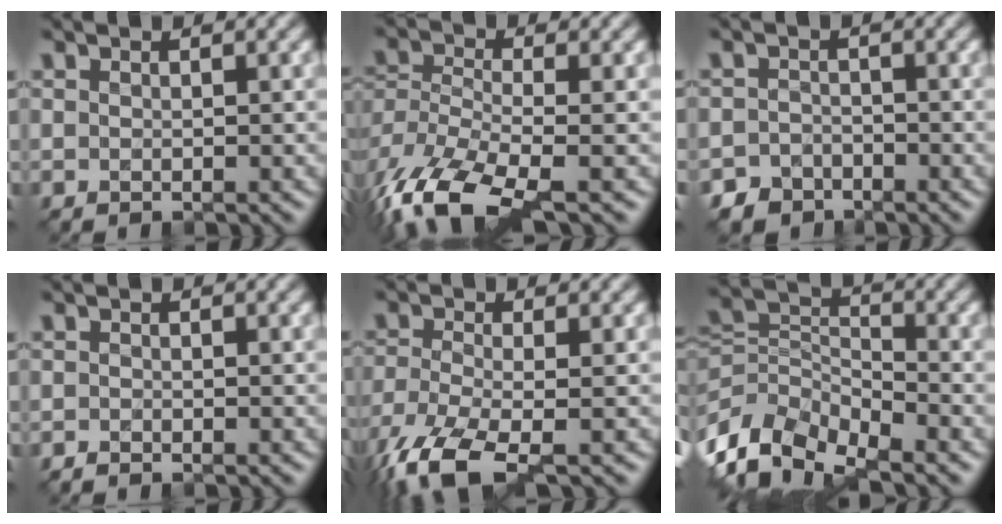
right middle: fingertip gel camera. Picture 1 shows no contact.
{"total": 10.4, "force": [-6.2, 4.1, 7.2], "torque": [-0.163, -0.019, -0.124]}
{"total": 3.8, "force": [-3.0, 2.4, 0.3], "torque": [0.020, 0.000, -0.052]}
{"total": 0.5, "force": [-0.5, 0.1, 0.1], "torque": [0.000, -0.002, -0.011]}
{"total": 8.3, "force": [-5.1, 2.8, 5.9], "torque": [-0.139, -0.031, -0.103]}
{"total": 8.3, "force": [-4.6, 4.6, 5.2], "torque": [-0.101, -0.011, -0.097]}